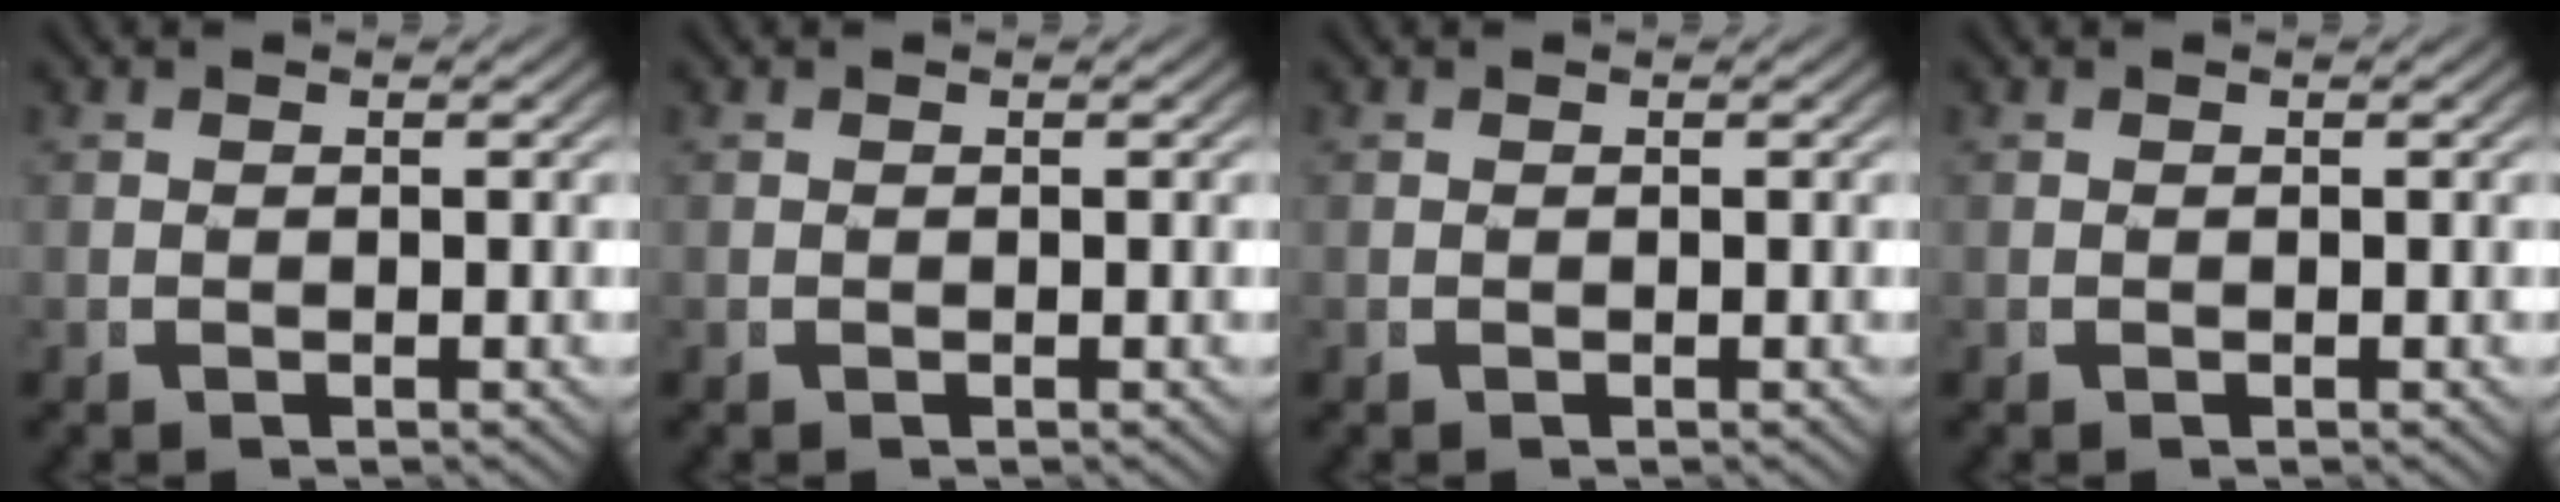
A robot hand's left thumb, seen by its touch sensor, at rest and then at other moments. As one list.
[{"total": 0.0}, {"total": 0.0}, {"total": 0.0}]